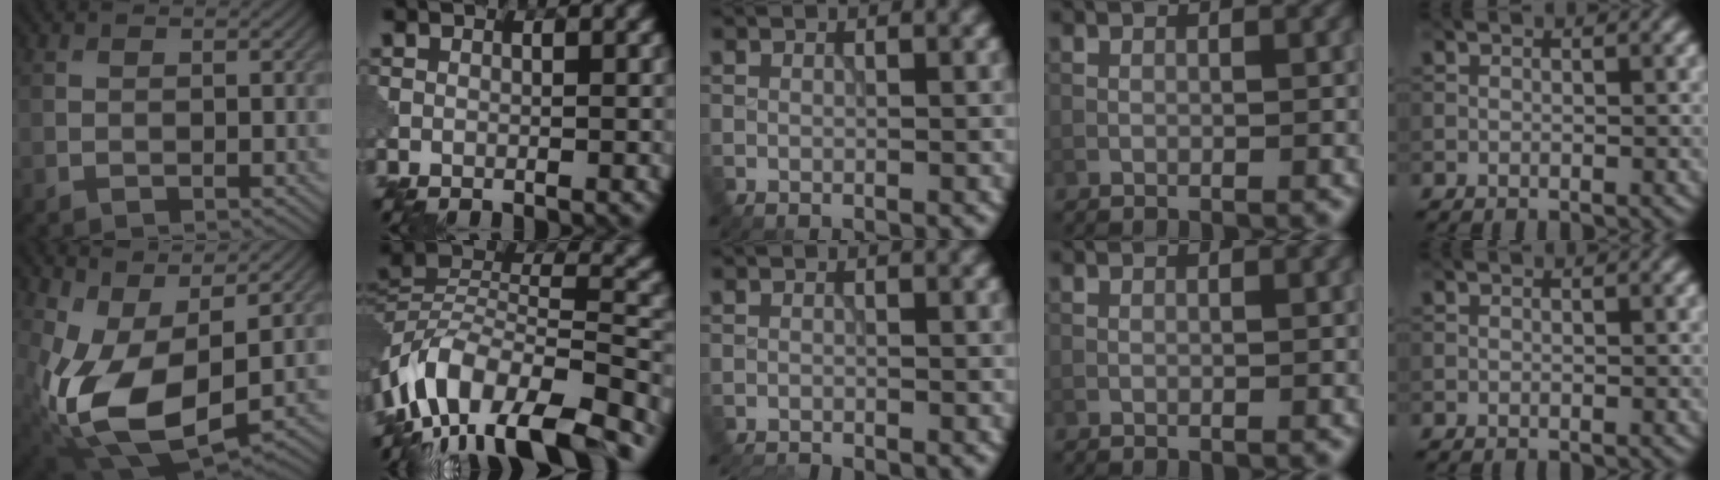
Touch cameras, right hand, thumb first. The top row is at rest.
{"thumb": {"total": 12.4, "force": [0.5, 6.6, 10.5], "torque": [-0.229, -0.019, 0.013]}, "index": {"total": 14.6, "force": [-10.1, 6.2, 8.5], "torque": [-0.180, 0.017, -0.174]}, "middle": {"total": 1.7, "force": [-1.7, 0.1, 0.3], "torque": [-0.005, -0.005, -0.036]}}